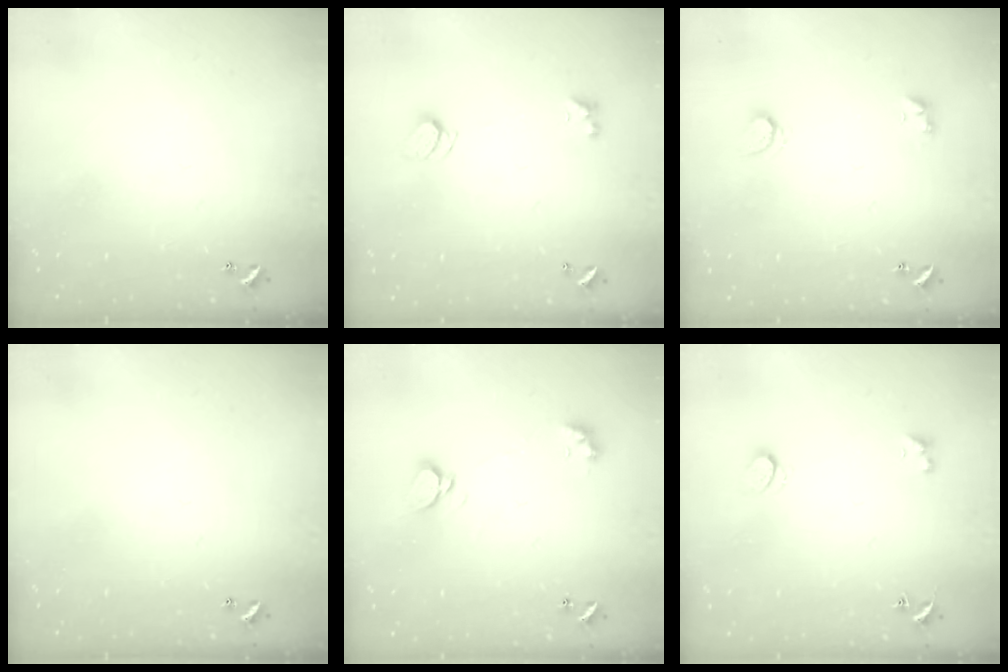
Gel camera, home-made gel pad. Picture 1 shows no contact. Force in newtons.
{"total": 2.5, "press": 2.4, "slide": 0.6}
{"total": 2.7, "press": 2.1, "slide": 1.6}
{"total": 0.0}
{"total": 2.8, "press": 2.8, "slide": 0.3}
{"total": 1.8, "press": 1.7, "slide": 0.5}